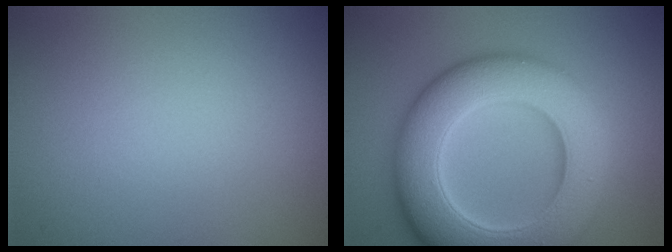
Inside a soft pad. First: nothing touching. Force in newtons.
{"total": 12.0, "press": 12.0, "slide": 0.2}